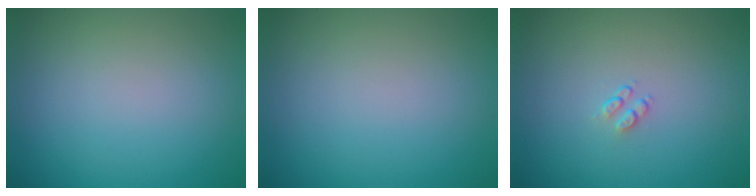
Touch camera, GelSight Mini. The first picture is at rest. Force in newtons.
{"total": 0.0}
{"total": 0.9, "press": 0.6, "slide": 0.7}